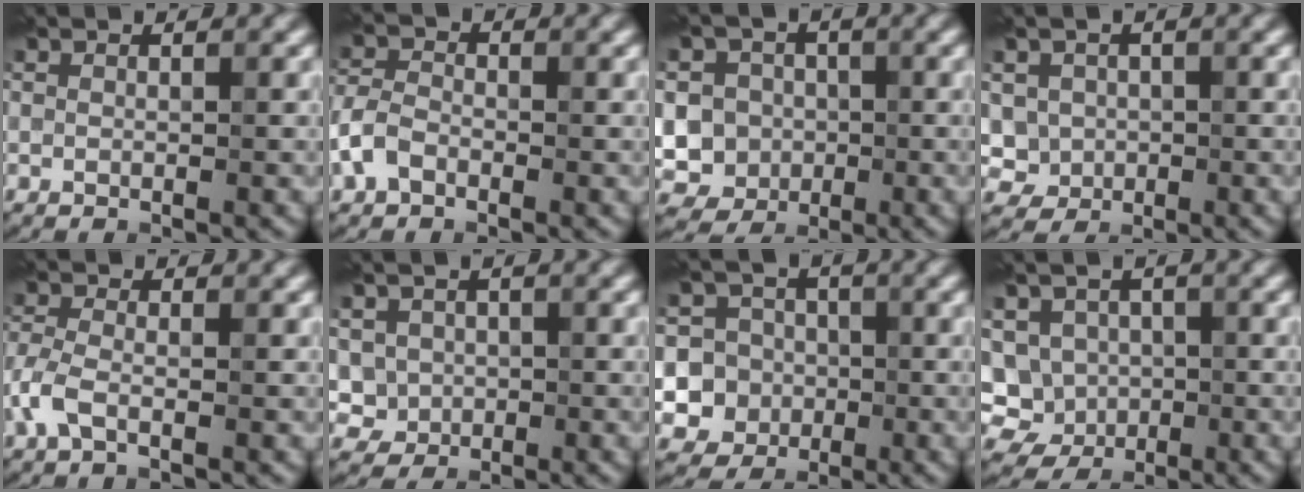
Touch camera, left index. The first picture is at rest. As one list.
[{"total": 2.8, "force": [-1.5, 1.8, 1.5], "torque": [-0.033, 0.006, -0.041]}, {"total": 9.0, "force": [-0.7, 8.5, 2.9], "torque": [-0.067, 0.018, -0.042]}, {"total": 3.1, "force": [0.2, 2.9, 1.0], "torque": [-0.010, -0.002, 0.002]}, {"total": 2.7, "force": [-1.2, 1.3, 2.1], "torque": [-0.053, 0.003, -0.036]}, {"total": 2.9, "force": [0.2, 2.7, 0.9], "torque": [-0.007, -0.003, 0.004]}, {"total": 7.7, "force": [-1.5, 7.4, 1.6], "torque": [-0.022, 0.013, -0.056]}, {"total": 6.9, "force": [-0.5, 6.4, 2.3], "torque": [-0.044, 0.019, -0.034]}]